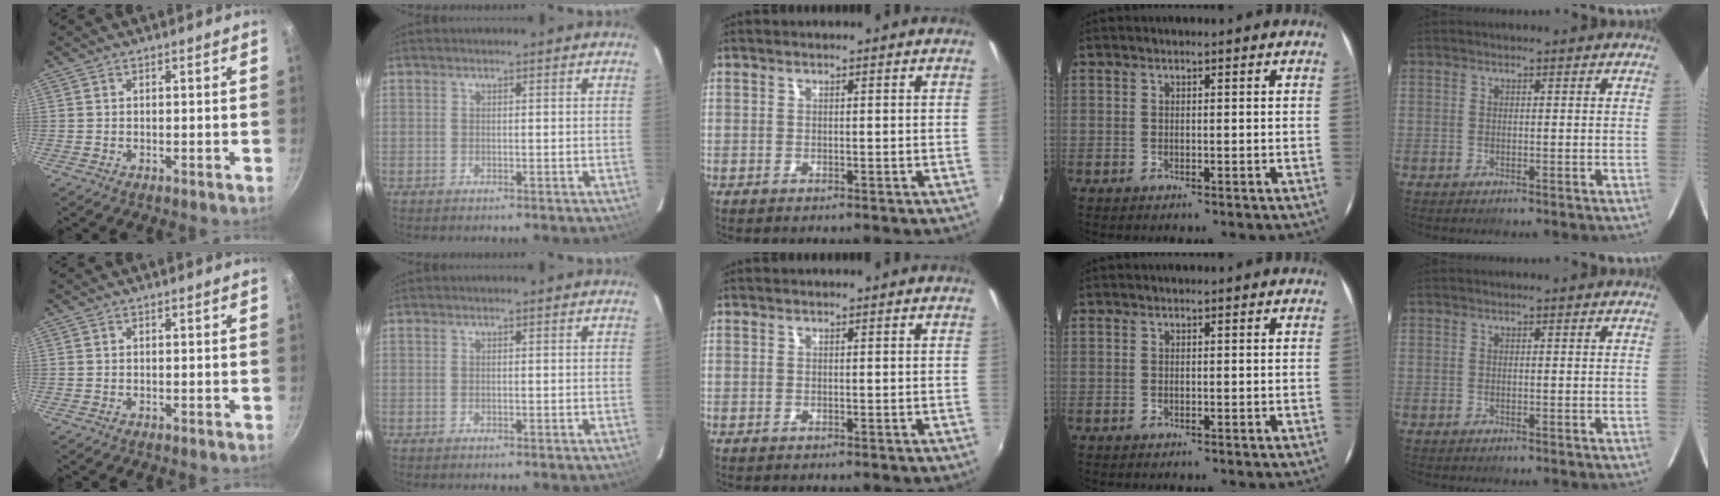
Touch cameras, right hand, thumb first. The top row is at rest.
{}